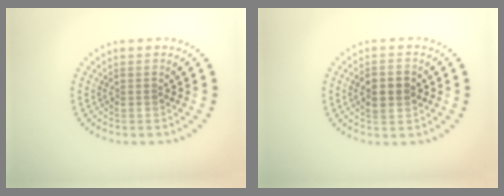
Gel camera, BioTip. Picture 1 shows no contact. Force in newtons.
{"total": 2.6, "press": 2.6, "slide": 0.2}